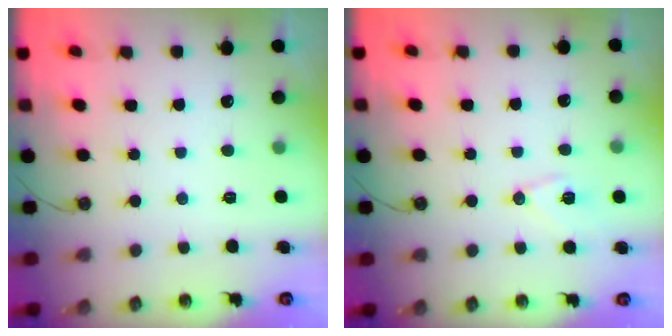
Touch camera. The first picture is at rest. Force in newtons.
{"total": 7.9, "press": 7.9, "slide": 0.9}